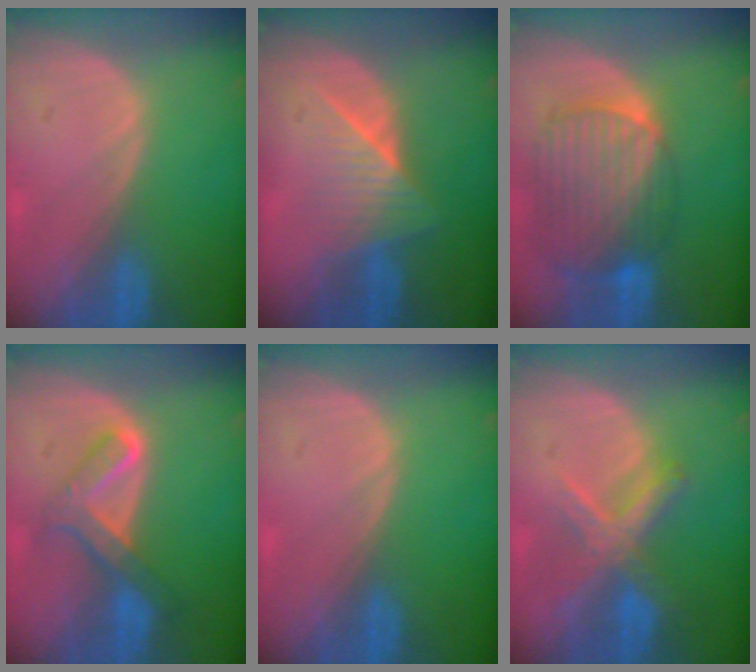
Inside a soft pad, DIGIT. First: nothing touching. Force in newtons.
{"total": 6.5, "press": 6.0, "slide": 2.7}
{"total": 10.6, "press": 9.0, "slide": 5.5}
{"total": 6.4, "press": 6.0, "slide": 2.1}
{"total": 0.0}
{"total": 7.3, "press": 6.2, "slide": 4.0}